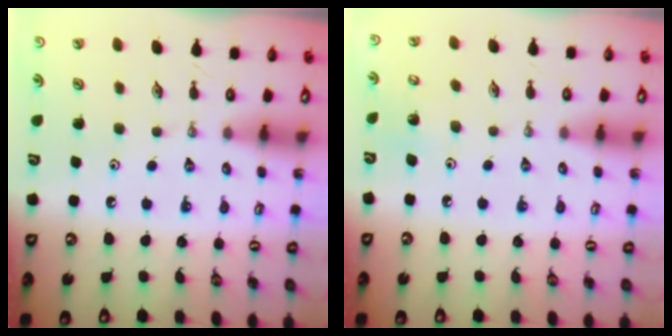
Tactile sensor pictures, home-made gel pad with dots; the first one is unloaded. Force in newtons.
{"total": 5.3, "press": 5.3, "slide": 0.3}